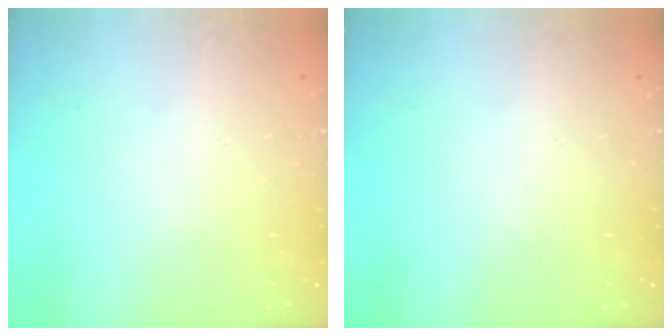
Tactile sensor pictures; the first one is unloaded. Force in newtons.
{"total": 0.0}